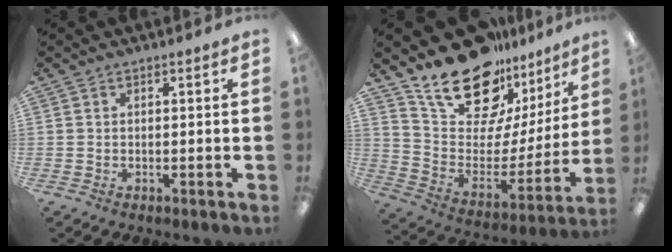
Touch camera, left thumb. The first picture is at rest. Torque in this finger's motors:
{"motor_torque": [1.28, 1.28, 1.36, -1.41, 0.12]}